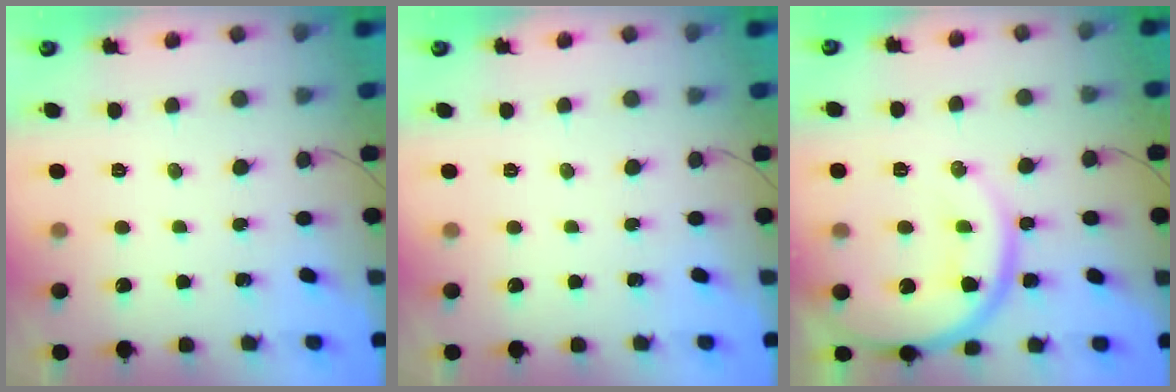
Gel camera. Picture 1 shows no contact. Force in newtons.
{"total": 0.0}
{"total": 16.9, "press": 16.9, "slide": 1.3}